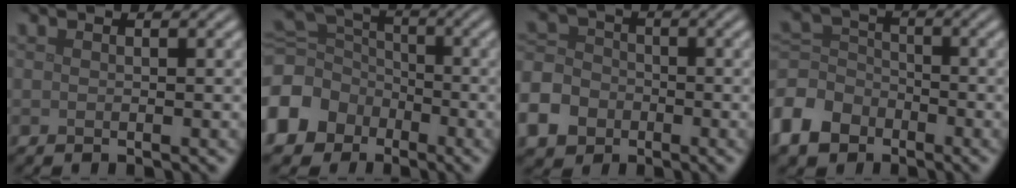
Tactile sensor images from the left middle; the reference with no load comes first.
{"total": 8.5, "force": [-3.9, 6.8, 3.3], "torque": [-0.102, -0.019, -0.084]}
{"total": 6.8, "force": [-3.7, 5.1, 2.3], "torque": [-0.053, -0.018, -0.076]}
{"total": 6.5, "force": [-3.9, 4.5, 2.5], "torque": [-0.059, 0.002, -0.101]}